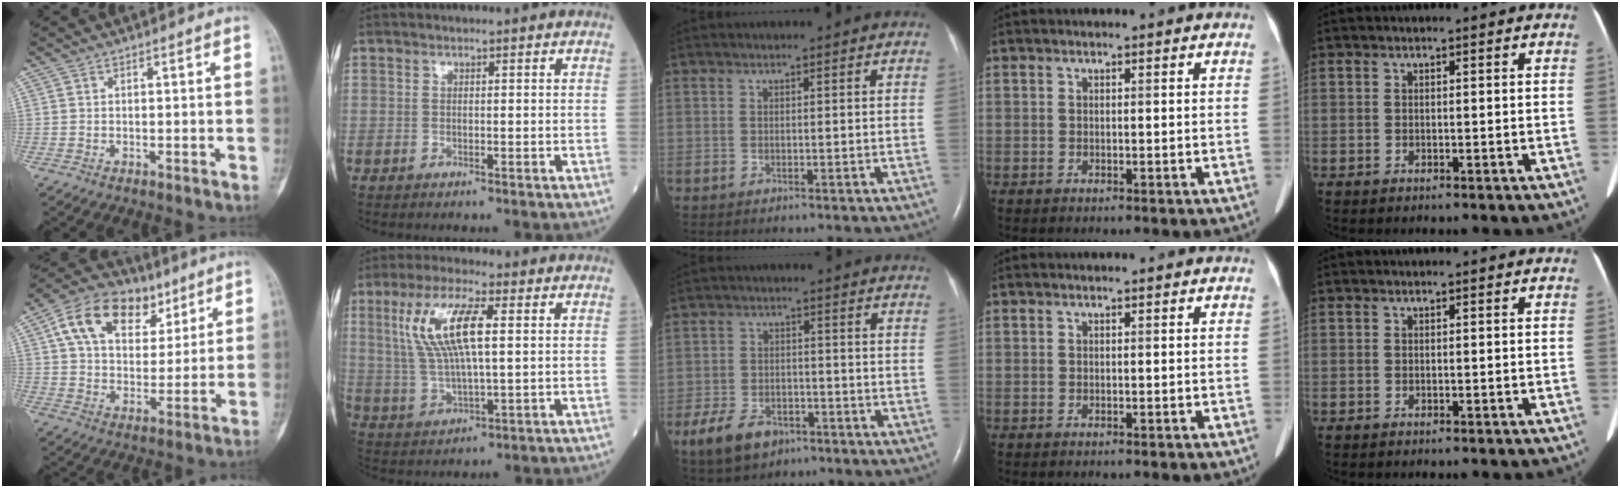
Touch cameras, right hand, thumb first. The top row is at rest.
{"thumb": {"total": 17.2, "force": [8.0, 11.2, 10.3], "torque": [-0.141, -0.005, 0.135]}, "index": {"total": 11.5, "force": [3.0, 2.6, 10.8], "torque": [-0.231, 0.012, 0.062]}, "middle": {"total": 7.6, "force": [-4.6, 4.5, 4.0], "torque": [-0.083, -0.003, -0.074]}}